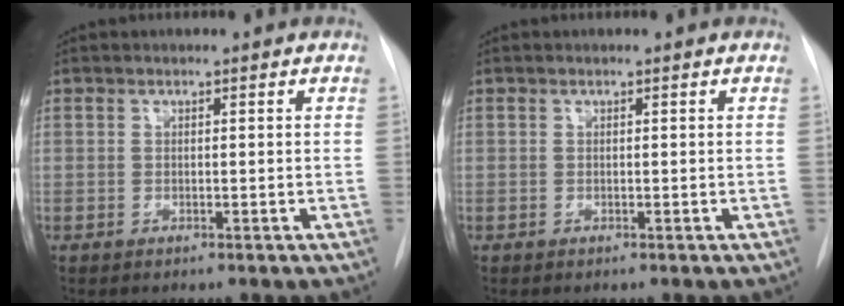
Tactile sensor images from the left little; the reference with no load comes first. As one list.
[{"total": 0.0}]